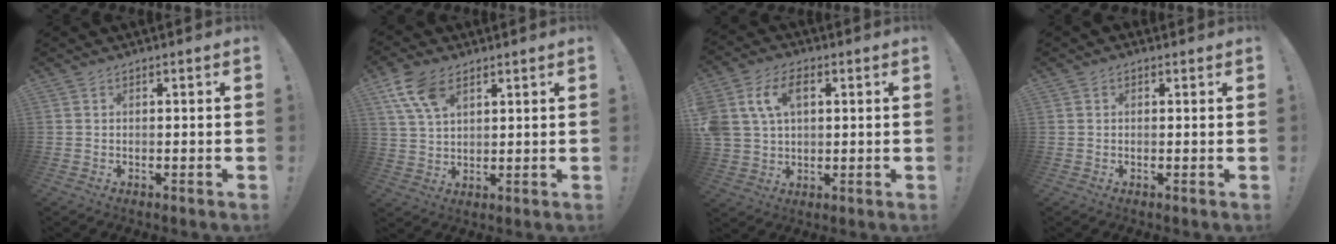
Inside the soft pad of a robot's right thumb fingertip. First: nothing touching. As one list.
[{"total": 10.3, "force": [5.5, 6.0, 6.4], "torque": [-0.114, -0.010, 0.108]}, {"total": 11.1, "force": [3.8, 8.0, 6.7], "torque": [-0.141, -0.002, 0.073]}, {"total": 0.8, "force": [0.3, 0.8, 0.1], "torque": [0.007, 0.000, 0.003]}]